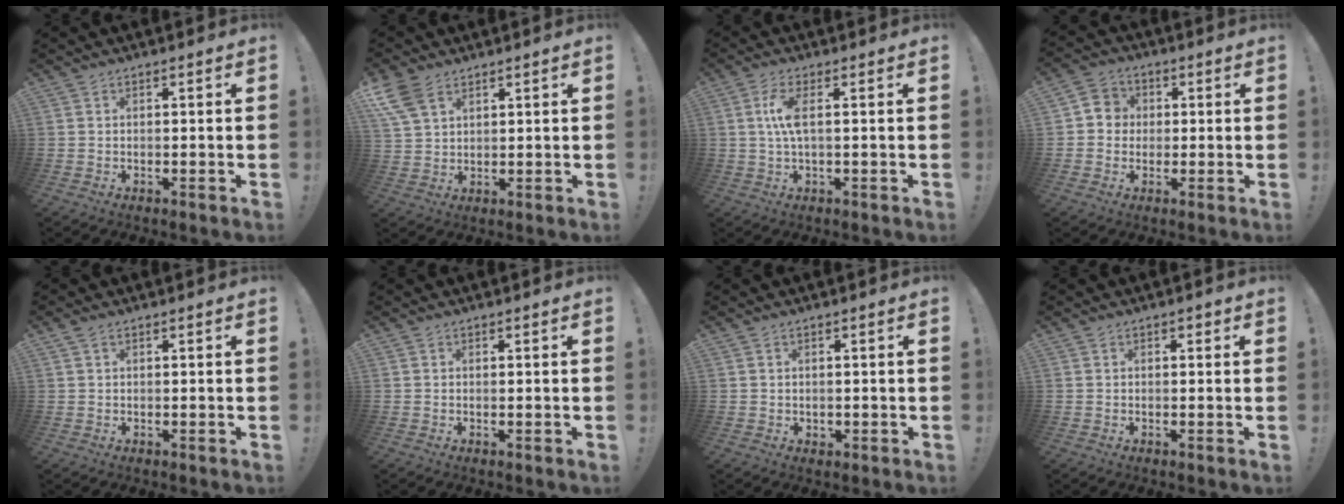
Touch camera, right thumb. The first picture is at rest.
{"total": 8.1, "force": [4.9, 4.5, 4.7], "torque": [-0.096, -0.013, 0.098]}
{"total": 6.7, "force": [1.0, 1.8, 6.4], "torque": [-0.120, -0.007, 0.016]}
{"total": 5.7, "force": [-0.2, 5.6, 1.3], "torque": [-0.014, 0.009, -0.002]}
{"total": 1.2, "force": [0.6, 0.5, 0.9], "torque": [-0.017, 0.002, 0.011]}
{"total": 0.0}
{"total": 0.9, "force": [0.3, 0.9, 0.2], "torque": [-0.002, 0.001, 0.005]}
{"total": 0.8, "force": [0.2, 0.7, 0.3], "torque": [-0.001, 0.000, 0.003]}